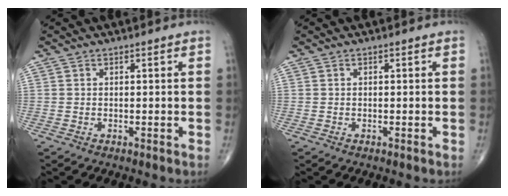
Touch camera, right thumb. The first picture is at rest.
{"total": 0.0}